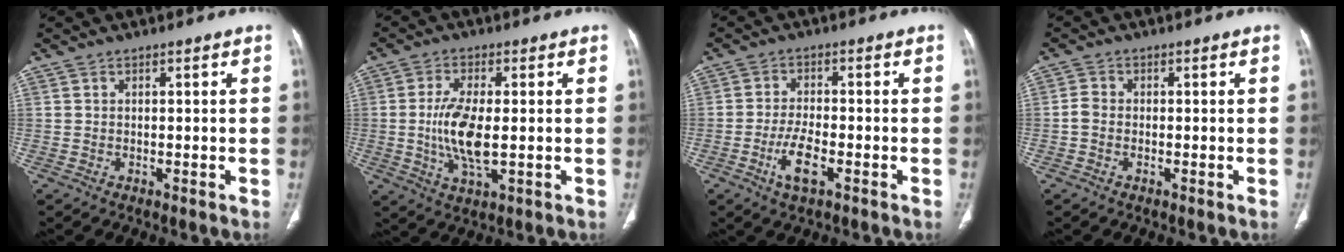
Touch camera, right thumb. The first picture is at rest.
{"total": 9.4, "force": [-0.5, 3.6, 8.7], "torque": [-0.180, -0.010, -0.008]}
{"total": 5.9, "force": [-2.5, 2.1, 4.9], "torque": [-0.095, 0.007, -0.046]}
{"total": 2.0, "force": [-0.5, 1.5, 1.3], "torque": [-0.024, 0.005, -0.015]}